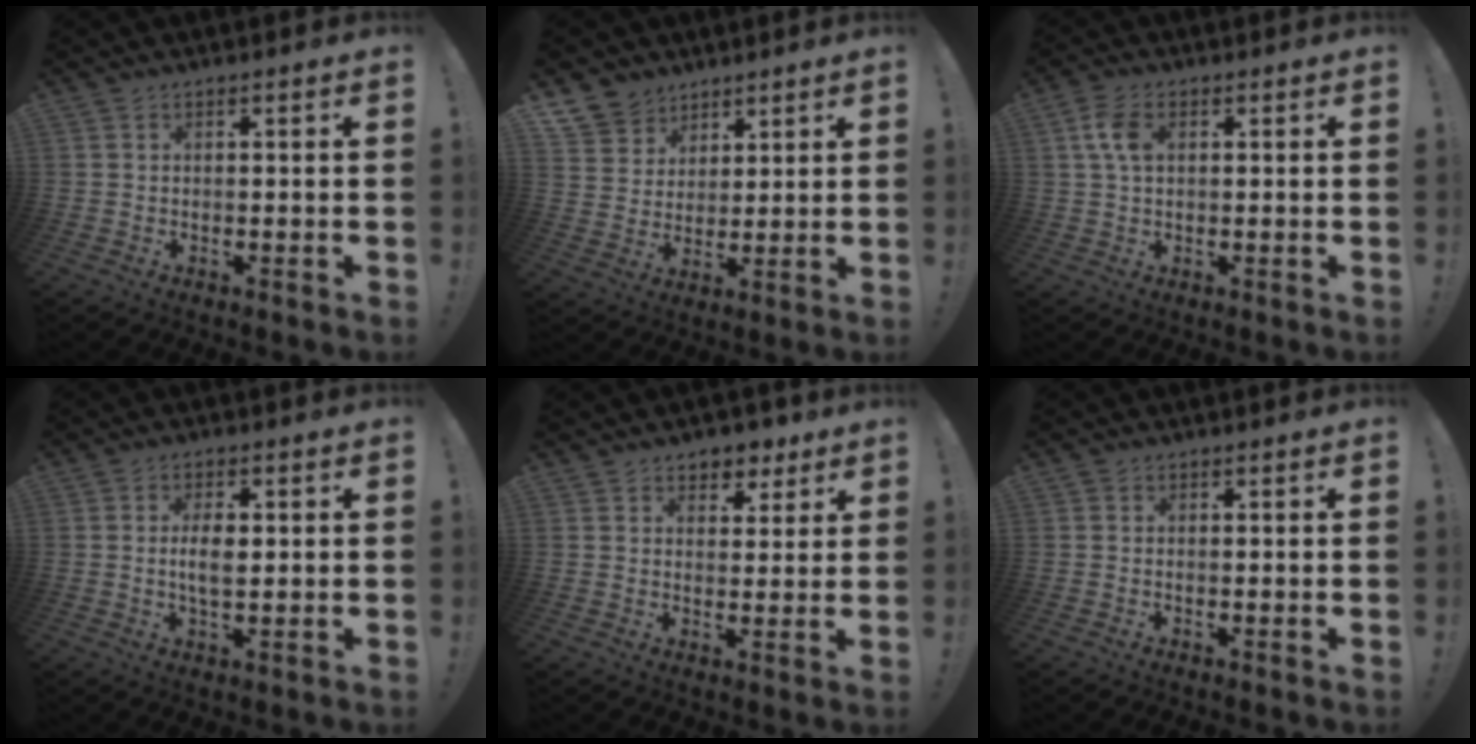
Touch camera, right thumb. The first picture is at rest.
{"total": 8.8, "force": [6.4, 5.9, 1.2], "torque": [-0.030, -0.050, 0.129]}
{"total": 6.5, "force": [1.6, 3.9, 4.9], "torque": [-0.106, 0.004, 0.029]}
{"total": 5.4, "force": [0.2, 2.4, 4.8], "torque": [-0.087, 0.001, -0.002]}
{"total": 6.0, "force": [3.8, 4.4, 1.3], "torque": [-0.002, -0.028, 0.069]}
{"total": 0.0}